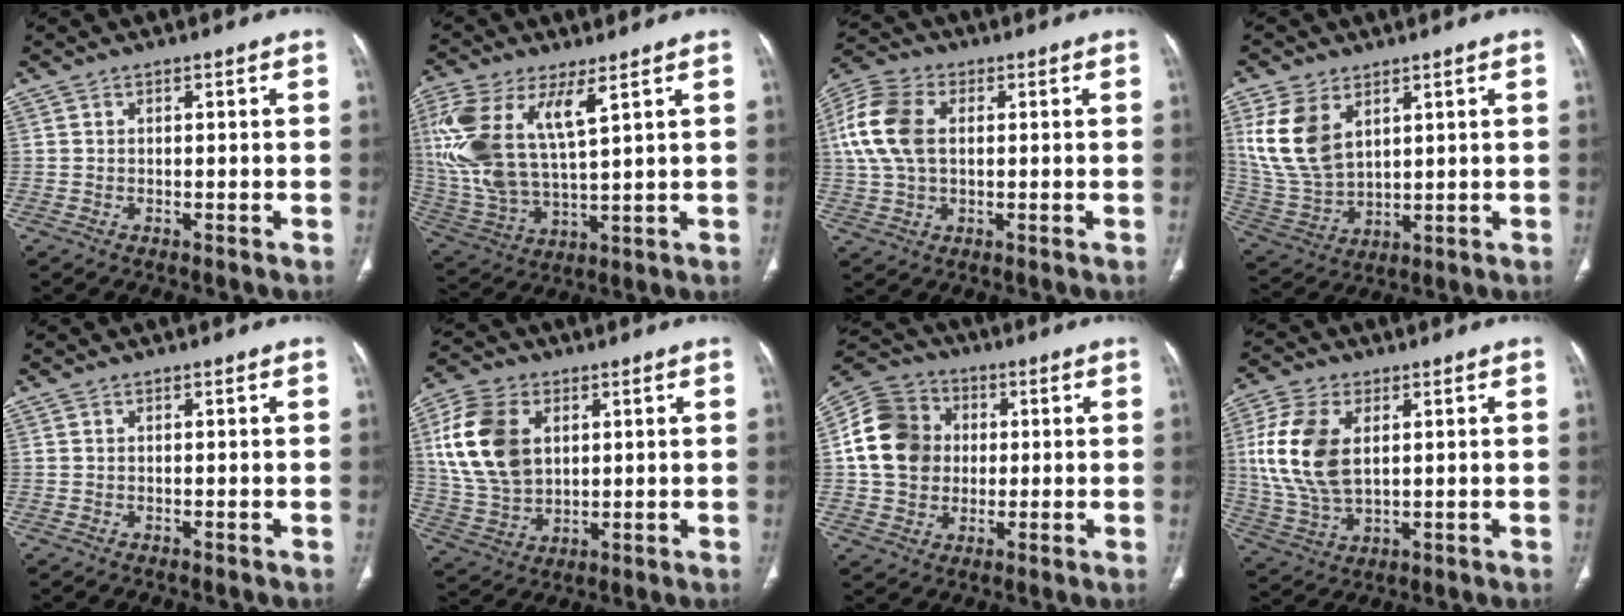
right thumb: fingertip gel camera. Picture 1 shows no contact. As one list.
[{"total": 17.7, "force": [6.7, 7.4, 14.6], "torque": [-0.325, -0.017, 0.140]}, {"total": 12.2, "force": [1.9, 7.9, 9.0], "torque": [-0.198, 0.019, 0.033]}, {"total": 12.7, "force": [5.3, 7.8, 8.5], "torque": [-0.170, -0.017, 0.122]}, {"total": 0.0}, {"total": 15.9, "force": [4.1, 10.8, 10.9], "torque": [-0.207, -0.005, 0.083]}, {"total": 14.4, "force": [1.1, 12.3, 7.3], "torque": [-0.123, 0.020, 0.015]}, {"total": 14.3, "force": [2.8, 8.4, 11.2], "torque": [-0.237, -0.005, 0.059]}]